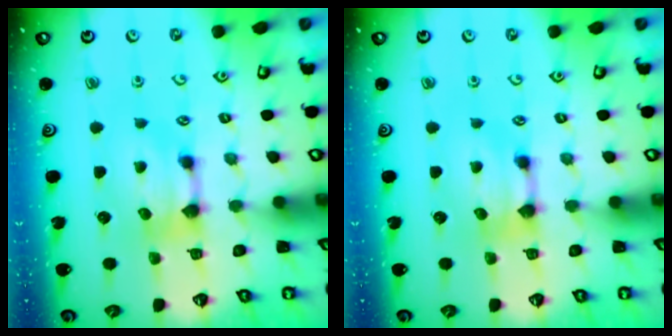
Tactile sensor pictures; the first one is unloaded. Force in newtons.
{"total": 0.0}